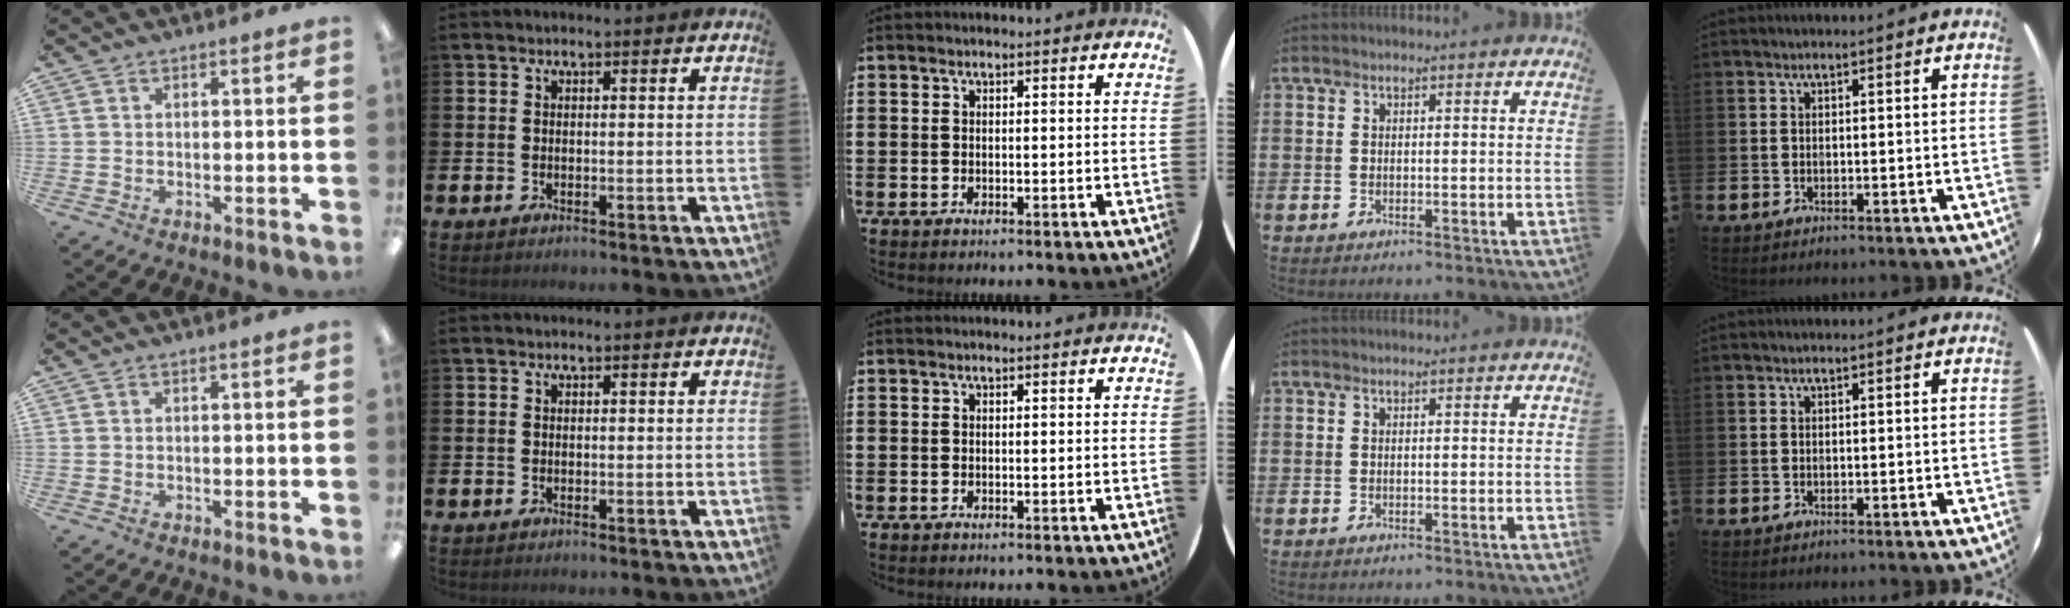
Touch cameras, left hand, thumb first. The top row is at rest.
{}